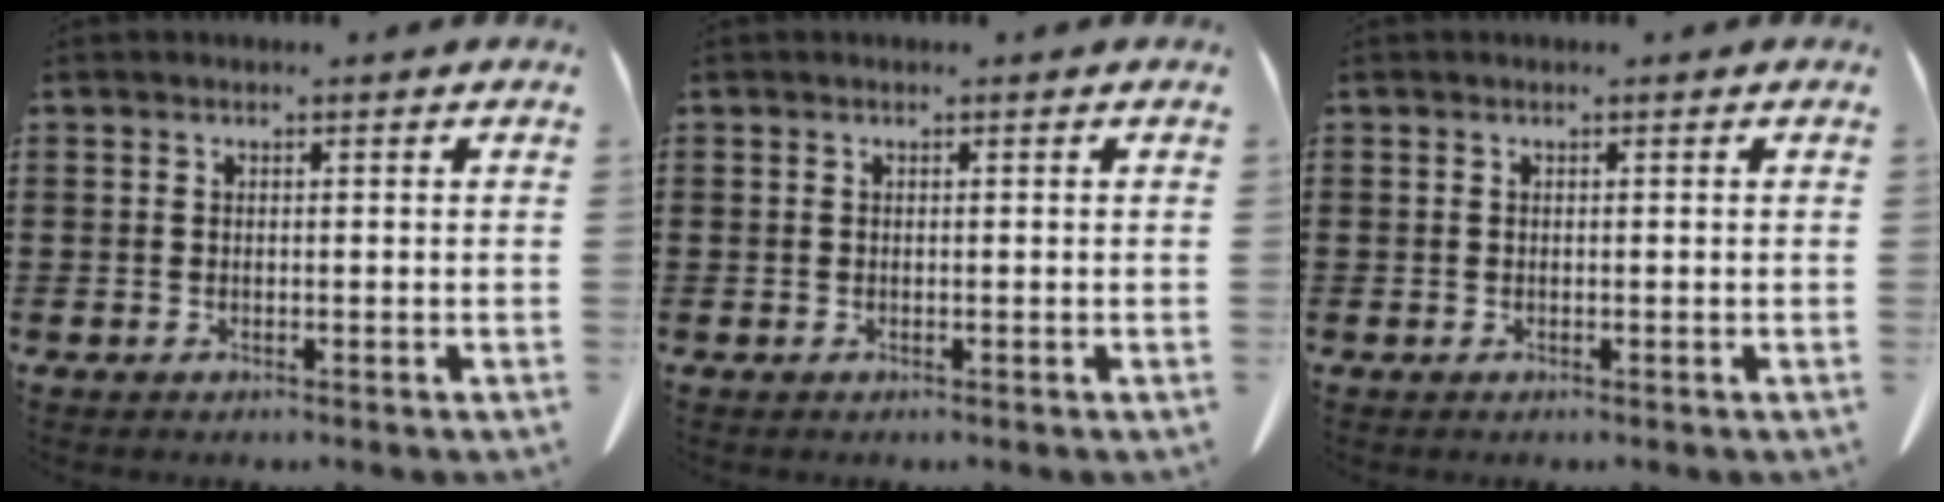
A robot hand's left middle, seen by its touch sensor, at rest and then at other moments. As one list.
[{"total": 0.0}, {"total": 0.0}]